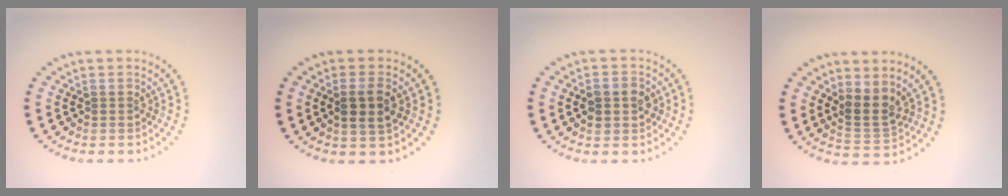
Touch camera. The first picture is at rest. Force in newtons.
{"total": 2.5, "press": 2.3, "slide": 0.9}
{"total": 2.9, "press": 2.8, "slide": 0.2}
{"total": 2.7, "press": 2.2, "slide": 1.7}